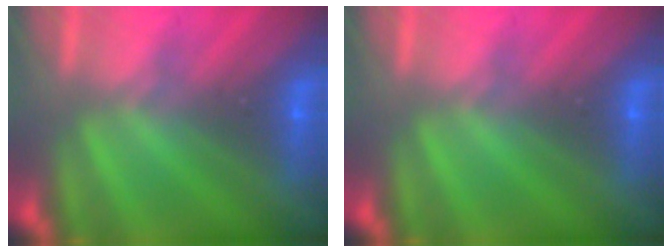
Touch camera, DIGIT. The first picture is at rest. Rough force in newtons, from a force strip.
{"total": 0.0}